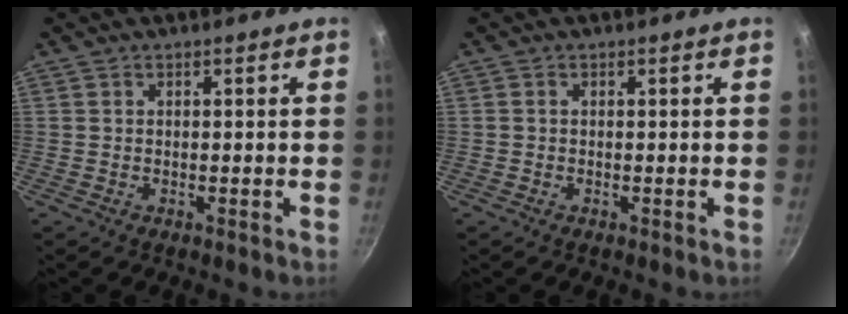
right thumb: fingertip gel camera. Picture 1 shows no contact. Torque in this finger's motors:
{"motor_torque": [-0.35, 0.10, 0.11, -0.27, 0.04]}